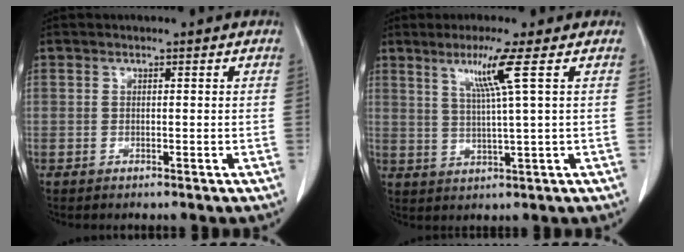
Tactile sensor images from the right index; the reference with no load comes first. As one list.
[{"total": 6.3, "force": [2.7, -1.5, 5.5], "torque": [-0.110, -0.008, 0.057]}]